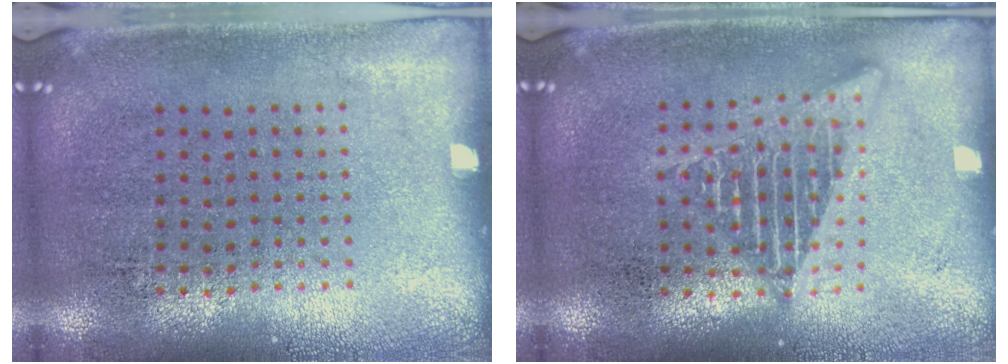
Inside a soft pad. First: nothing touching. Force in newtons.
{"total": 2.6, "press": 2.6, "slide": 0.3}